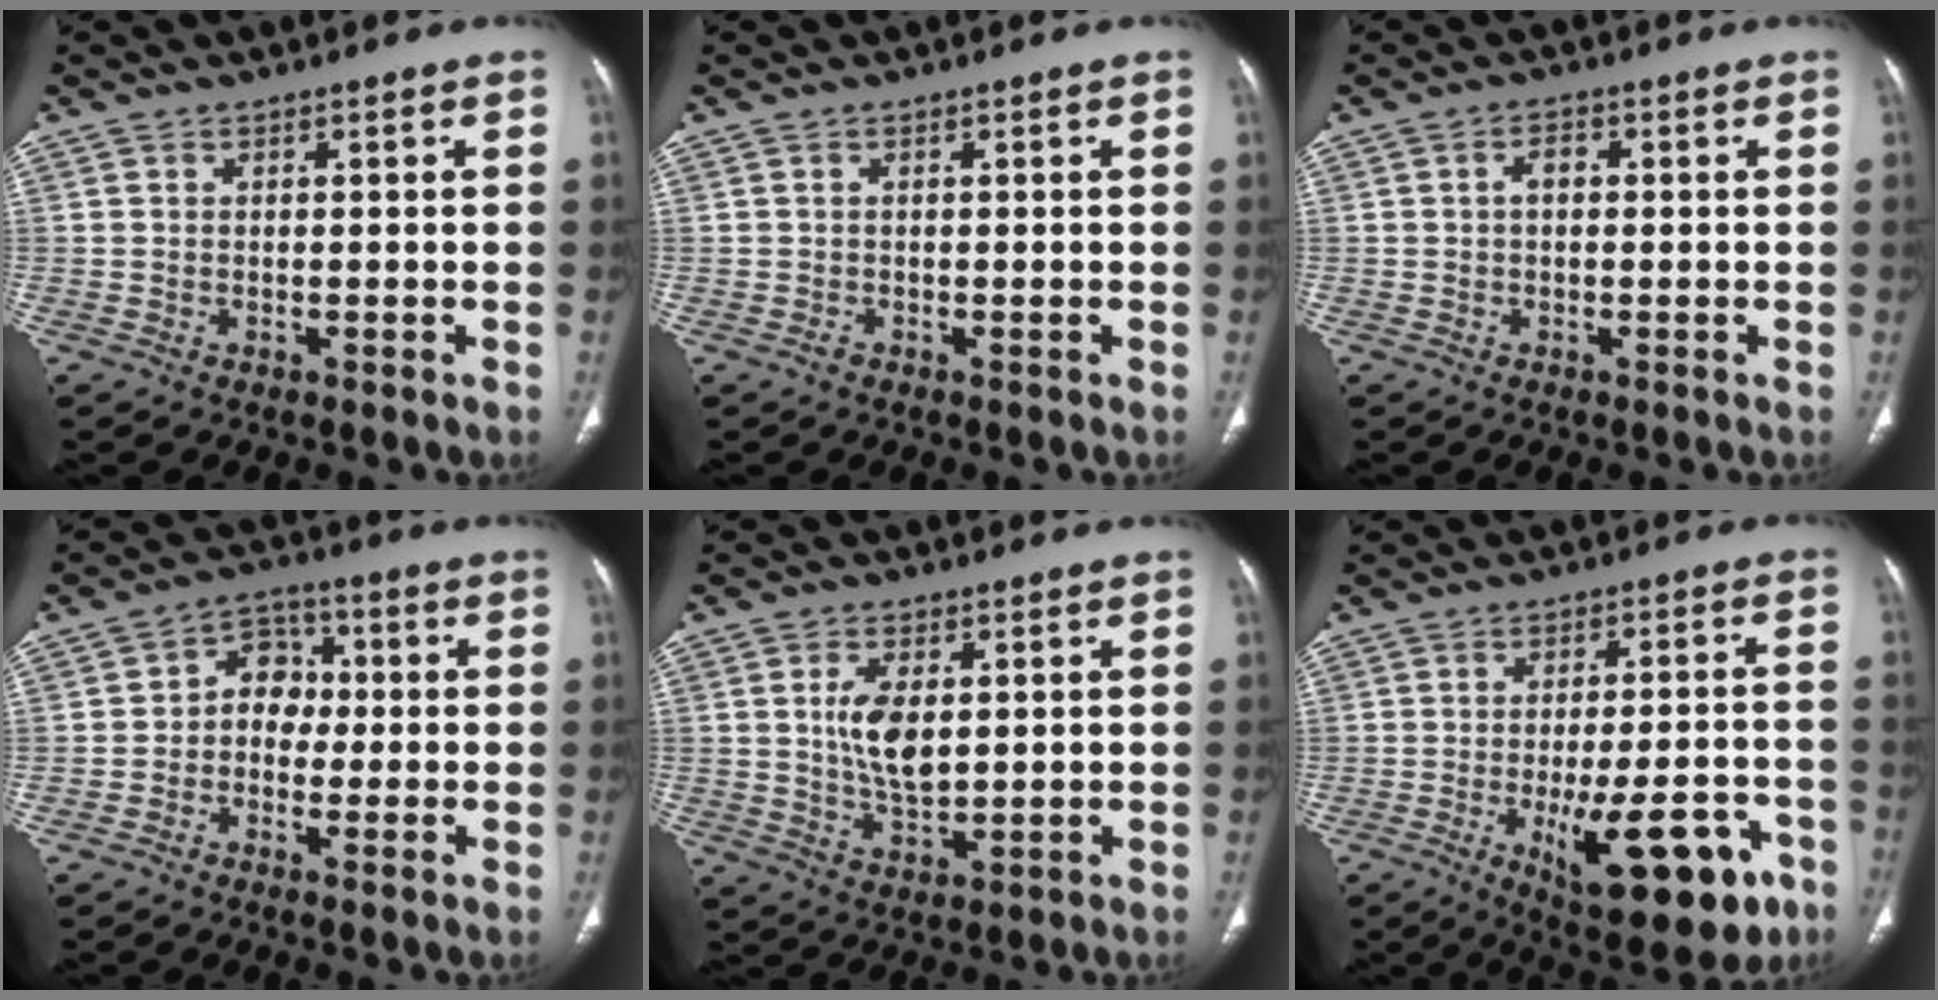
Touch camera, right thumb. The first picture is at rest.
{"total": 0.6, "force": [-0.4, 0.4, 0.2], "torque": [-0.004, 0.000, -0.010]}
{"total": 2.0, "force": [0.0, 1.4, 1.5], "torque": [-0.017, 0.010, -0.004]}
{"total": 6.8, "force": [-0.2, 5.4, 4.1], "torque": [-0.027, 0.024, -0.018]}
{"total": 7.8, "force": [1.3, 4.2, 6.5], "torque": [-0.113, -0.010, 0.028]}
{"total": 17.2, "force": [-7.2, 6.6, 14.1], "torque": [-0.162, 0.026, -0.084]}